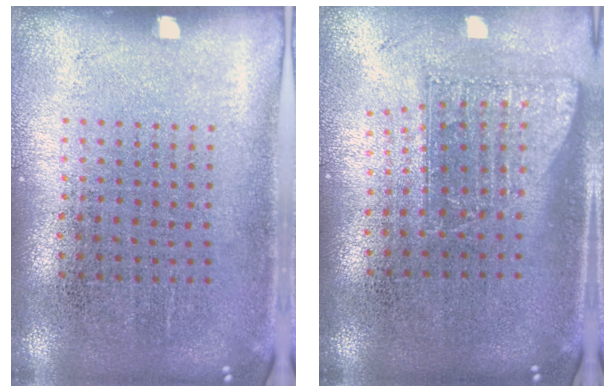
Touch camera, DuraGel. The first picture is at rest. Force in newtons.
{"total": 1.7, "press": 1.3, "slide": 1.2}